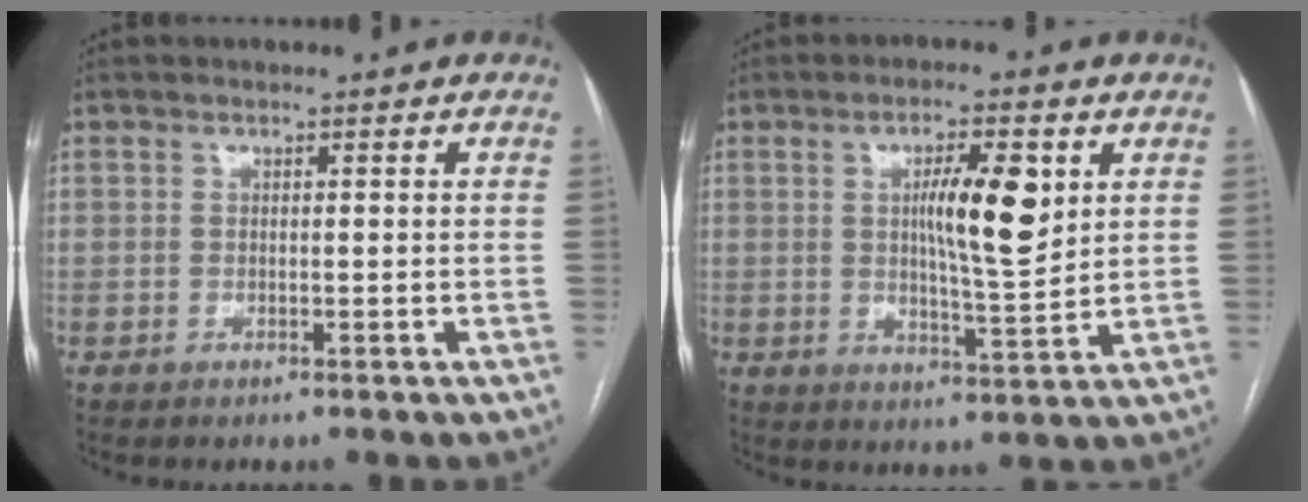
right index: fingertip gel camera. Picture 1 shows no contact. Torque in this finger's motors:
{"motor_torque": [0.92, 0.02, 0.39, 0.11]}